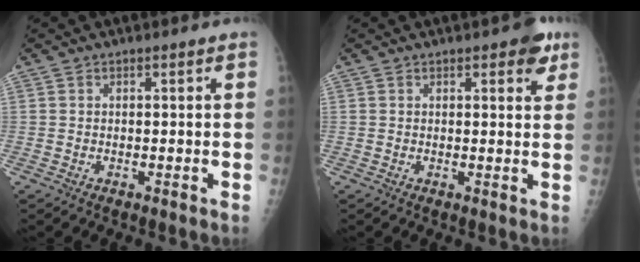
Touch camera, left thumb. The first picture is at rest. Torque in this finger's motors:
{"motor_torque": [0.51, 0.48, 0.43, -0.21, 0.03]}